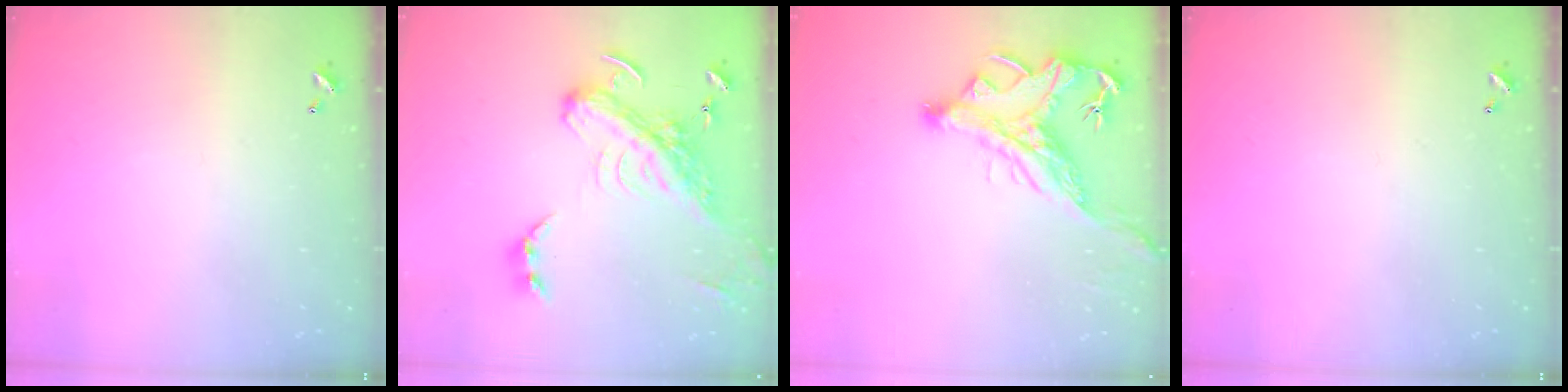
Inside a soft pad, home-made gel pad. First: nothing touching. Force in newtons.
{"total": 9.5, "press": 9.3, "slide": 2.2}
{"total": 2.9, "press": 2.5, "slide": 1.4}
{"total": 0.0}